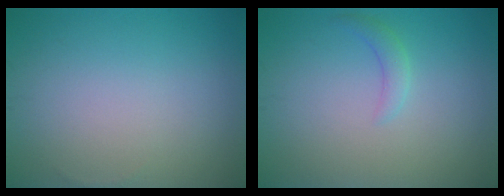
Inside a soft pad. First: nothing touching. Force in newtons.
{"total": 1.3, "press": 1.3, "slide": 0.1}